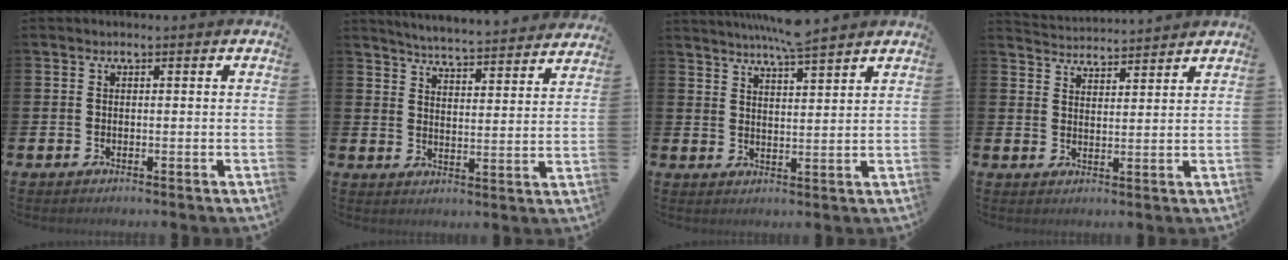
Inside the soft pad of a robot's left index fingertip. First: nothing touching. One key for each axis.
{"total": 5.4, "fx": 5.4, "fy": -0.2, "fz": 0.6, "tx": -0.026, "ty": -0.047, "tz": 0.091}
{"total": 6.0, "fx": 5.8, "fy": -0.4, "fz": 1.3, "tx": -0.040, "ty": -0.028, "tz": 0.104}
{"total": 4.0, "fx": 3.9, "fy": -0.1, "fz": -0.5, "tx": -0.001, "ty": -0.029, "tz": 0.070}